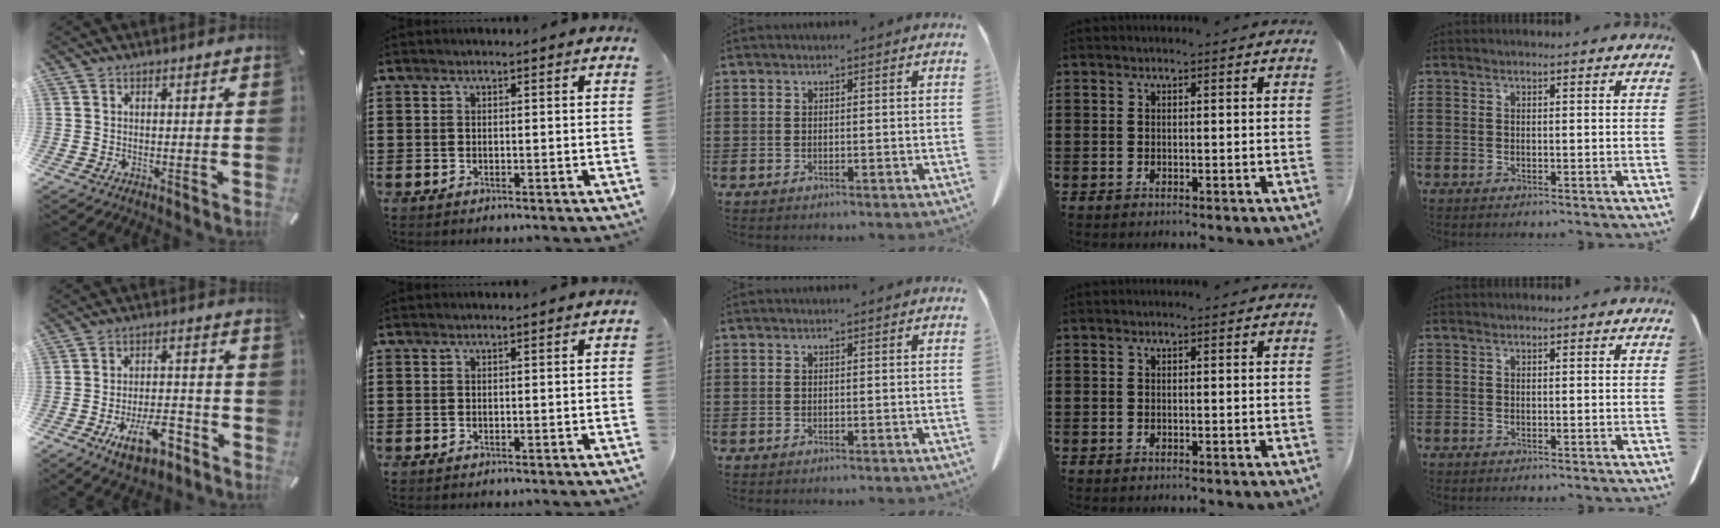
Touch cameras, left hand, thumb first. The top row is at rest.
{"thumb": {"total": 12.0, "force": [-6.2, 5.7, 8.5], "torque": [-0.134, 0.030, -0.104]}}